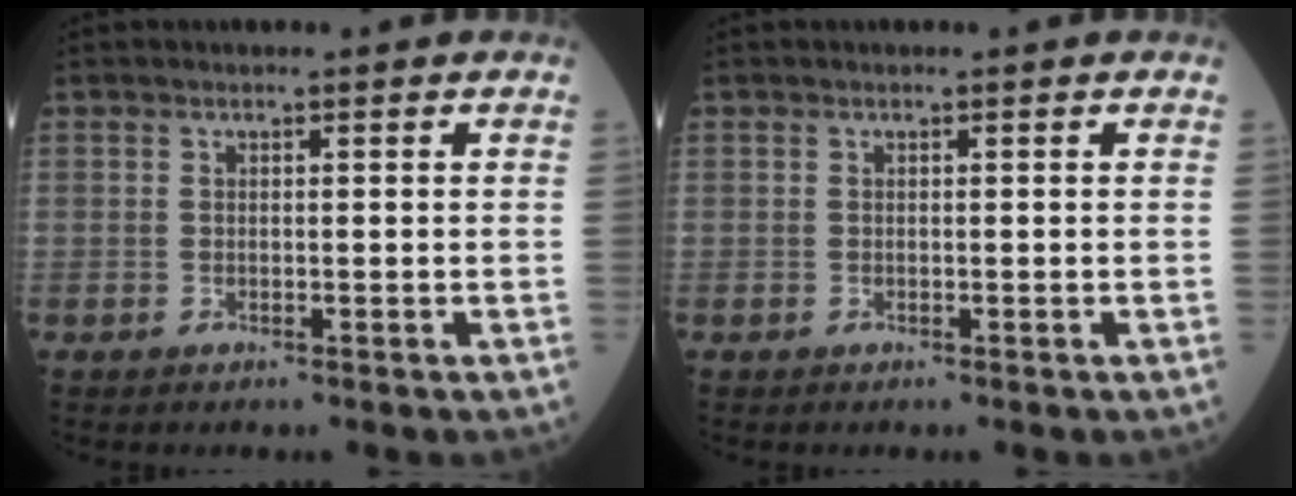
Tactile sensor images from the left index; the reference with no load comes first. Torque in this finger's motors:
{"motor_torque": [0.00, 0.00, 0.00, 0.00]}